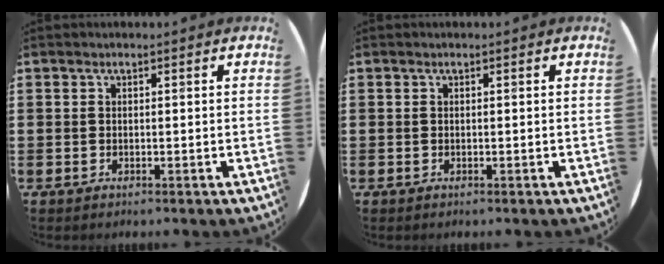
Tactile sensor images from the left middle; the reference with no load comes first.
{"total": 0.0}